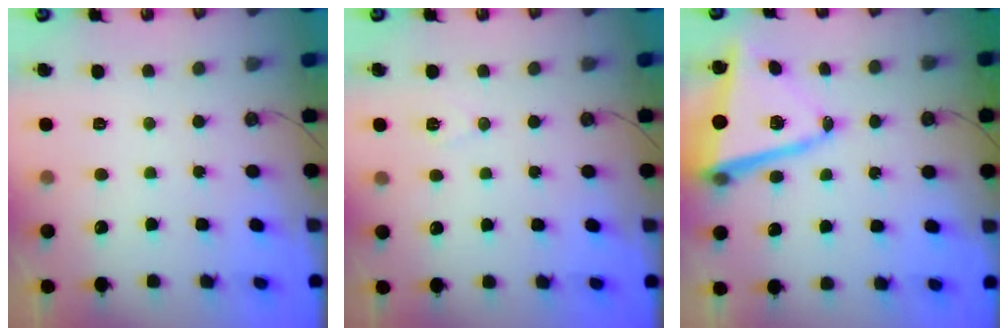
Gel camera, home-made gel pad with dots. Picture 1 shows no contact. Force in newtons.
{"total": 5.6, "press": 3.5, "slide": 4.3}
{"total": 12.7, "press": 12.4, "slide": 2.9}